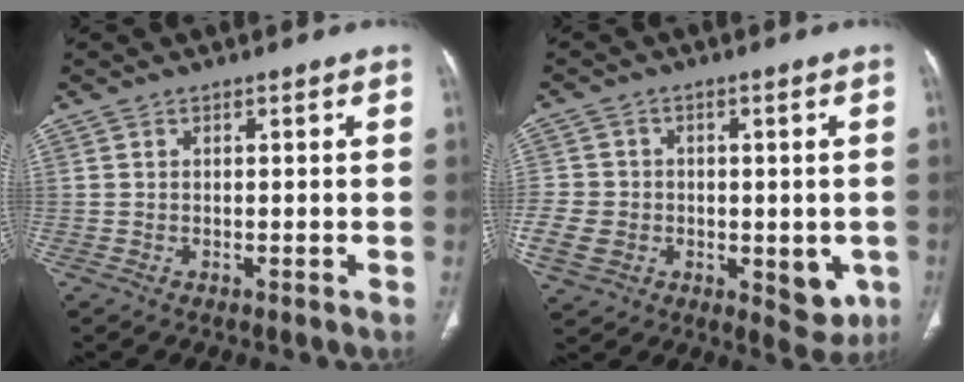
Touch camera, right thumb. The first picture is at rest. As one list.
[{"total": 14.6, "force": [-3.1, 11.1, 9.0], "torque": [-0.137, 0.005, -0.036]}]